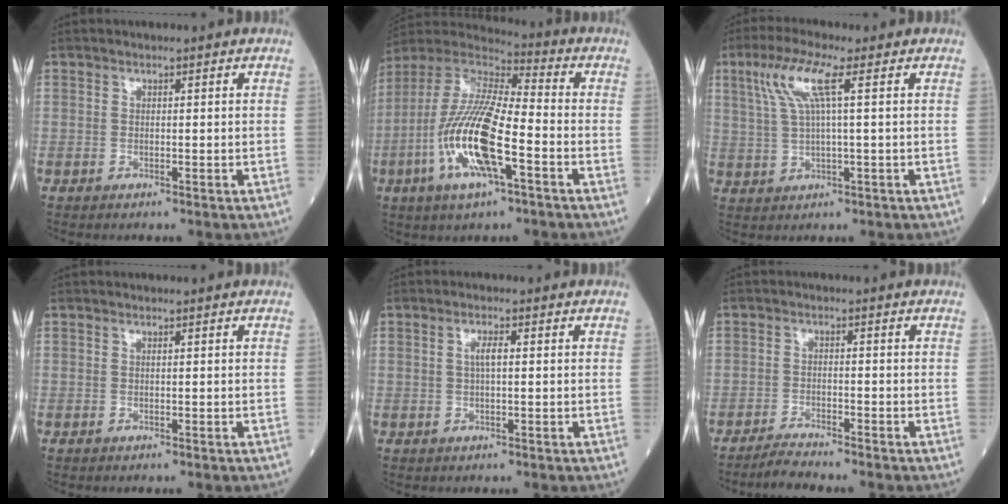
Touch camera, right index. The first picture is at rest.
{"total": 17.1, "force": [-5.4, 3.5, 15.9], "torque": [-0.332, -0.011, -0.106]}
{"total": 6.9, "force": [2.6, 0.3, 6.4], "torque": [-0.141, 0.016, 0.054]}
{"total": 0.0}
{"total": 2.1, "force": [0.3, 0.4, 2.0], "torque": [-0.041, 0.004, 0.005]}
{"total": 6.8, "force": [-6.5, -1.1, 1.6], "torque": [-0.035, -0.017, -0.123]}